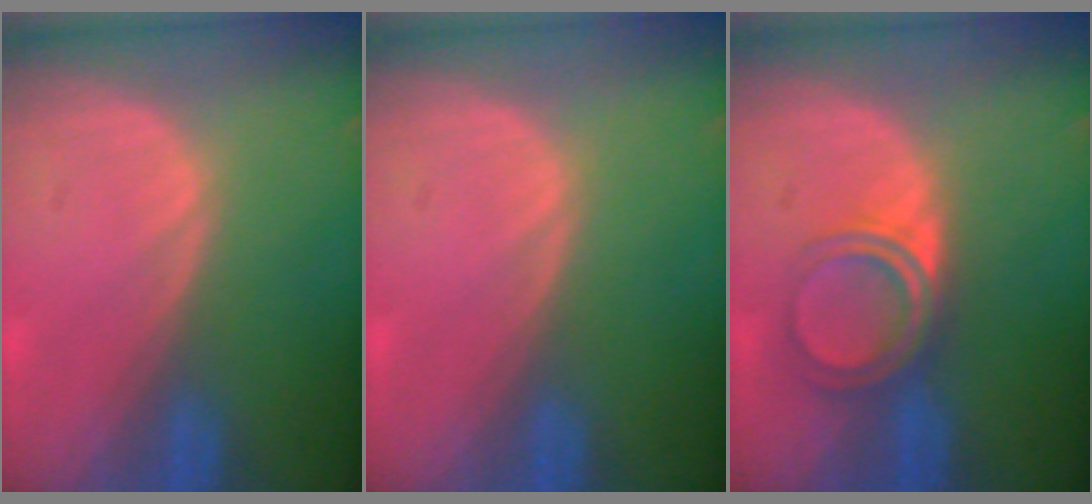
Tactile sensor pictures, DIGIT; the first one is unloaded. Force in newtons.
{"total": 0.0}
{"total": 4.9, "press": 4.4, "slide": 2.2}